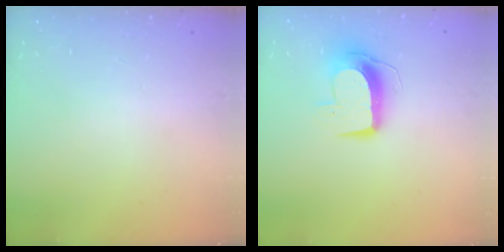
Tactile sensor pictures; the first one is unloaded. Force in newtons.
{"total": 10.0, "press": 10.0, "slide": 0.3}